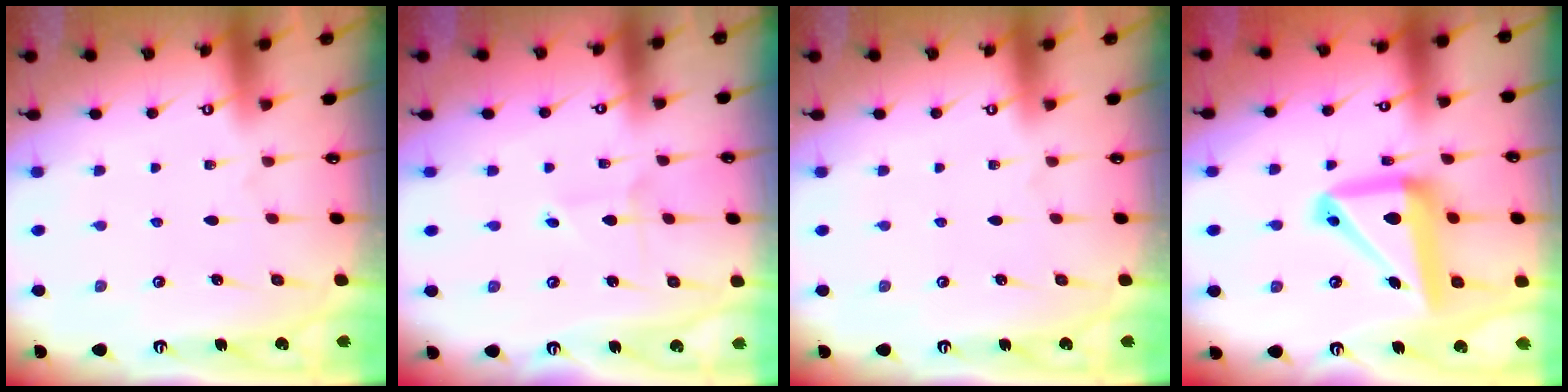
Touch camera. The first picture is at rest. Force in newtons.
{"total": 2.0, "press": 2.0, "slide": 0.1}
{"total": 0.0}
{"total": 16.1, "press": 16.0, "slide": 2.1}